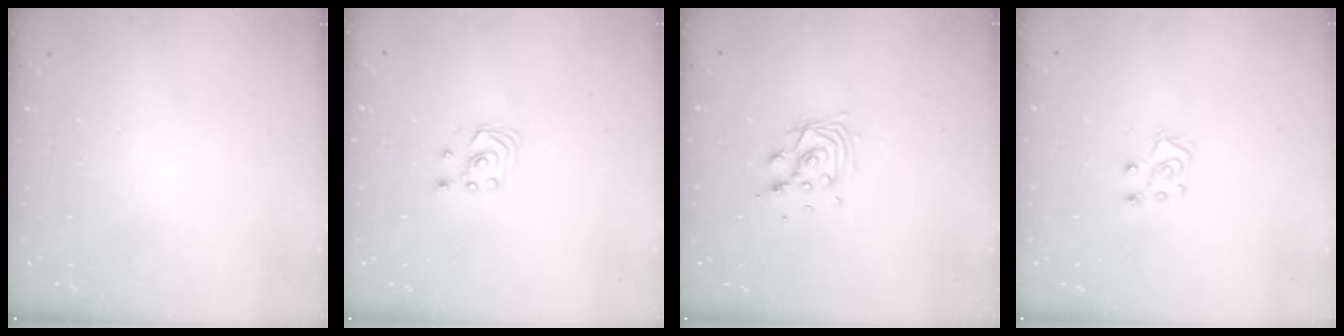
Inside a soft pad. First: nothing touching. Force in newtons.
{"total": 1.8, "press": 1.8, "slide": 0.2}
{"total": 8.9, "press": 8.9, "slide": 1.0}
{"total": 6.8, "press": 6.8, "slide": 0.4}